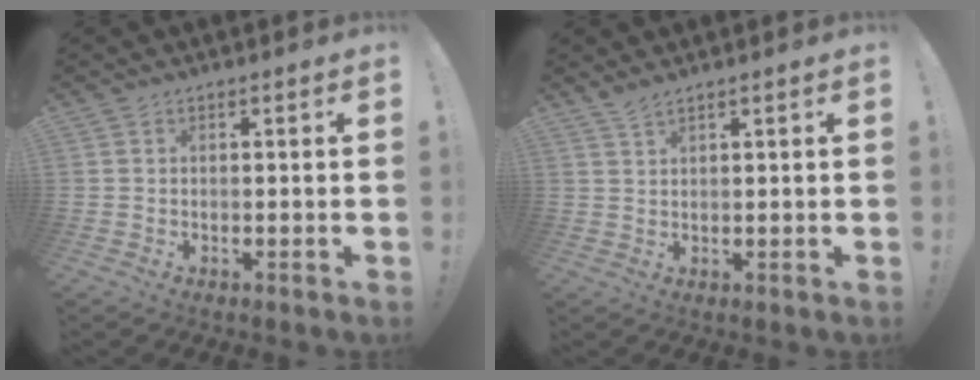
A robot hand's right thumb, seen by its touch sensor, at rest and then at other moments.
{"total": 2.2, "force": [1.9, 0.1, 1.0], "torque": [-0.025, -0.006, 0.036]}